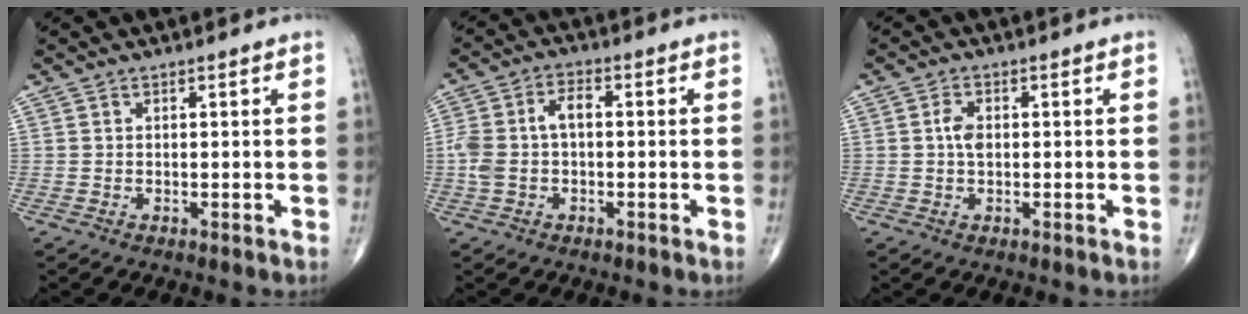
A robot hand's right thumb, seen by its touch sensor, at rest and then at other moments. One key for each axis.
{"total": 7.4, "fx": -0.1, "fy": 4.3, "fz": 6.0, "tx": -0.140, "ty": 0.029, "tz": -0.003}
{"total": 2.9, "fx": 0.2, "fy": 1.7, "fz": 2.3, "tx": -0.043, "ty": 0.003, "tz": 0.000}